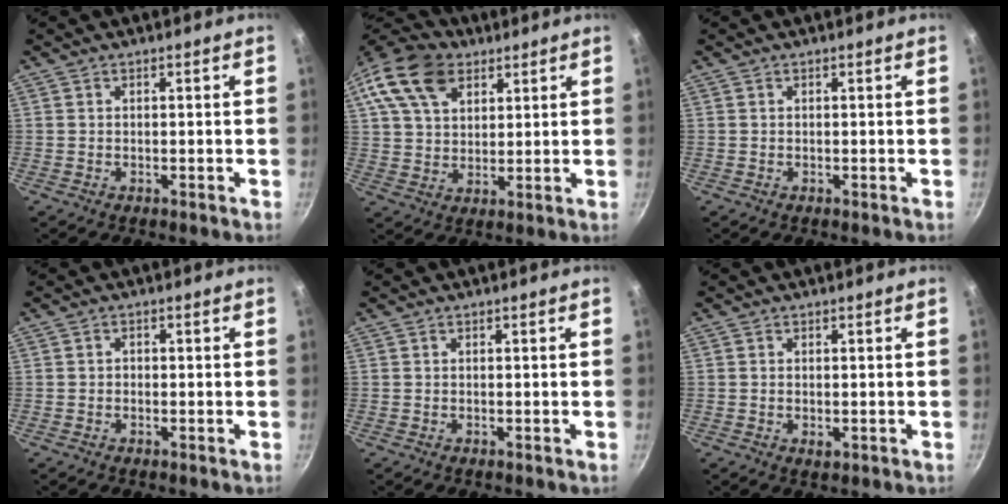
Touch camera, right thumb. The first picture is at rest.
{"total": 16.7, "force": [8.1, 11.1, 9.5], "torque": [-0.177, 0.011, 0.143]}
{"total": 0.0}
{"total": 0.9, "force": [-0.2, 0.8, 0.4], "torque": [-0.005, 0.004, -0.004]}
{"total": 0.0}
{"total": 1.3, "force": [-0.2, 0.7, 1.1], "torque": [-0.018, -0.004, -0.002]}